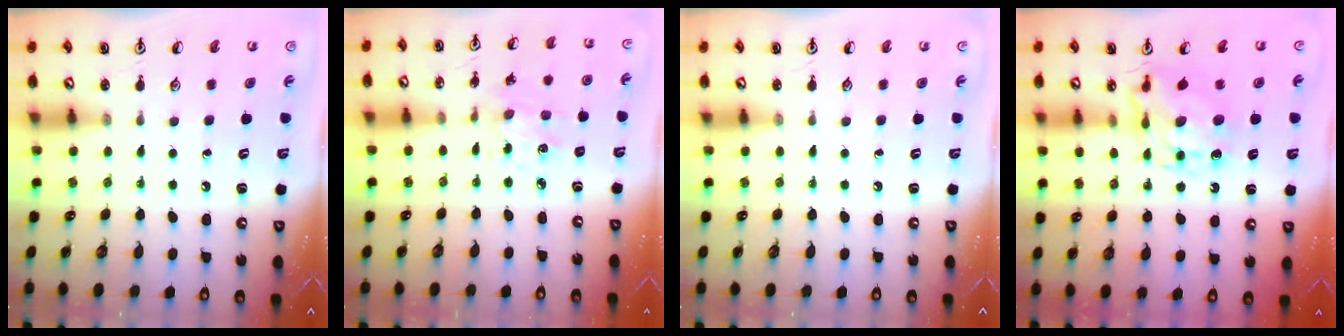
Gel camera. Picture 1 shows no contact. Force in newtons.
{"total": 2.1, "press": 2.1, "slide": 0.4}
{"total": 0.0}
{"total": 11.1, "press": 11.0, "slide": 1.4}